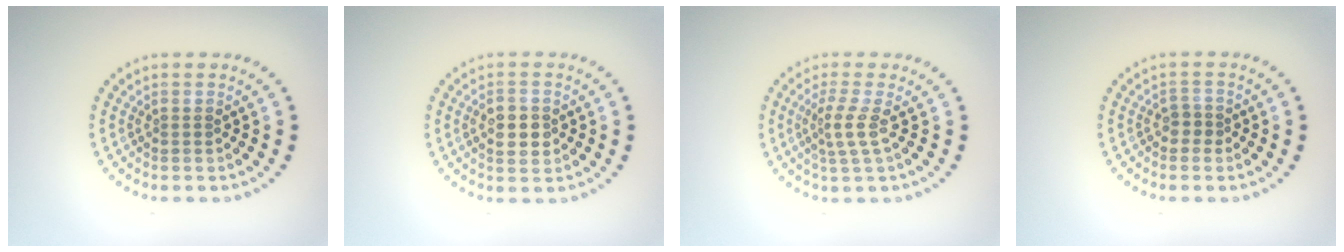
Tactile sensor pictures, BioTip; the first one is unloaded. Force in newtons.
{"total": 2.9, "press": 2.9, "slide": 0.1}
{"total": 2.3, "press": 1.6, "slide": 1.7}
{"total": 1.3, "press": 1.0, "slide": 0.7}